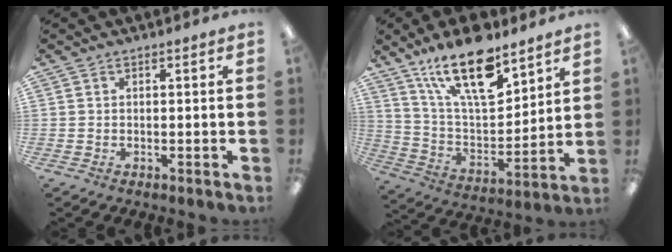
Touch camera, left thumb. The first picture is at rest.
{"total": 21.1, "force": [14.0, 8.2, 13.6], "torque": [-0.235, -0.081, 0.239]}